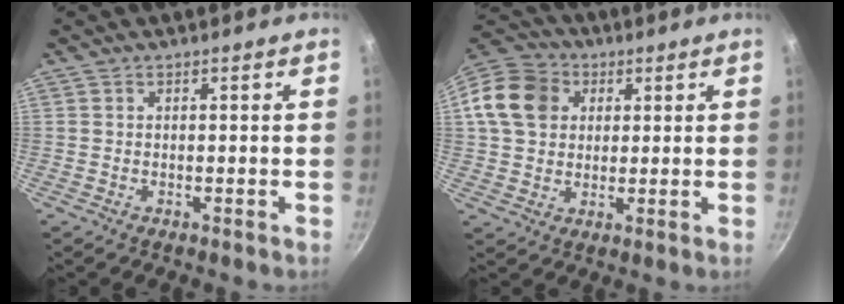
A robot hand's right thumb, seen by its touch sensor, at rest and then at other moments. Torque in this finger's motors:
{"motor_torque": [0.02, 0.32, 0.06, 0.13, 0.18]}